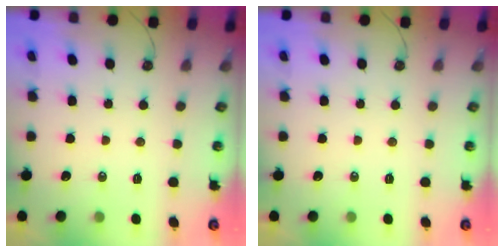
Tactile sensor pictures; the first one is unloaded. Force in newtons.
{"total": 0.0}